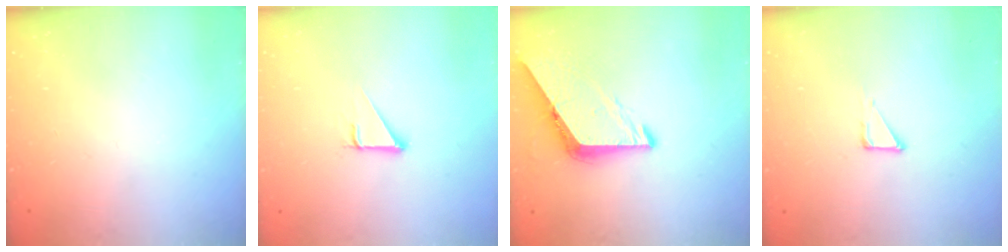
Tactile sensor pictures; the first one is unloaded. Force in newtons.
{"total": 2.9, "press": 2.9, "slide": 0.1}
{"total": 7.0, "press": 7.0, "slide": 0.5}
{"total": 3.6, "press": 3.6, "slide": 0.2}